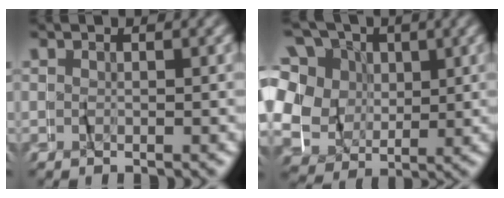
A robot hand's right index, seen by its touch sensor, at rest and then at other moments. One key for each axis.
{"total": 11.6, "fx": 1.7, "fy": 9.5, "fz": 6.4, "tx": -0.150, "ty": -0.003, "tz": 0.017}